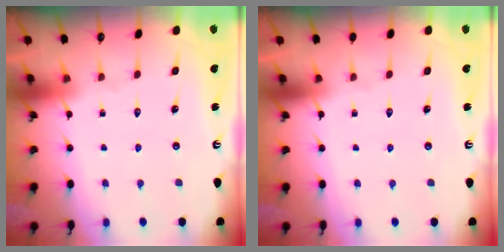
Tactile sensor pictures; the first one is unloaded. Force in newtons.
{"total": 0.0}